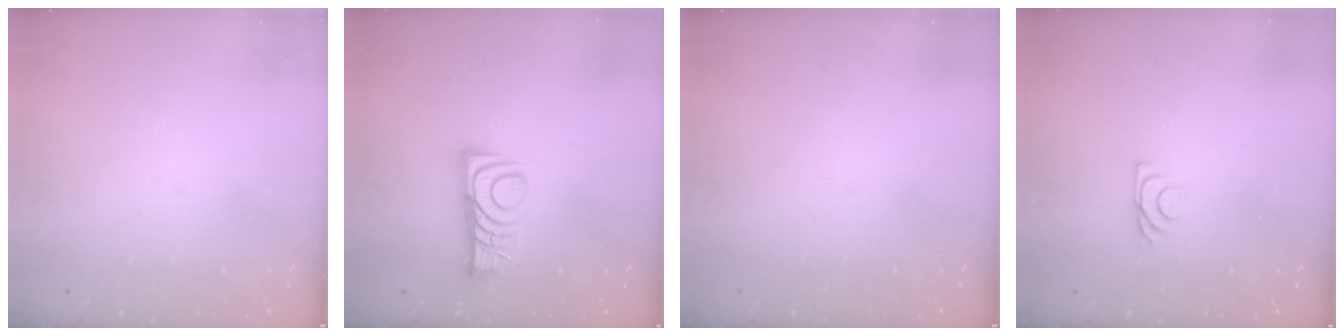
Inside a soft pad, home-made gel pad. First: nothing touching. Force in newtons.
{"total": 9.1, "press": 9.1, "slide": 0.4}
{"total": 0.0}
{"total": 5.3, "press": 5.3, "slide": 0.6}